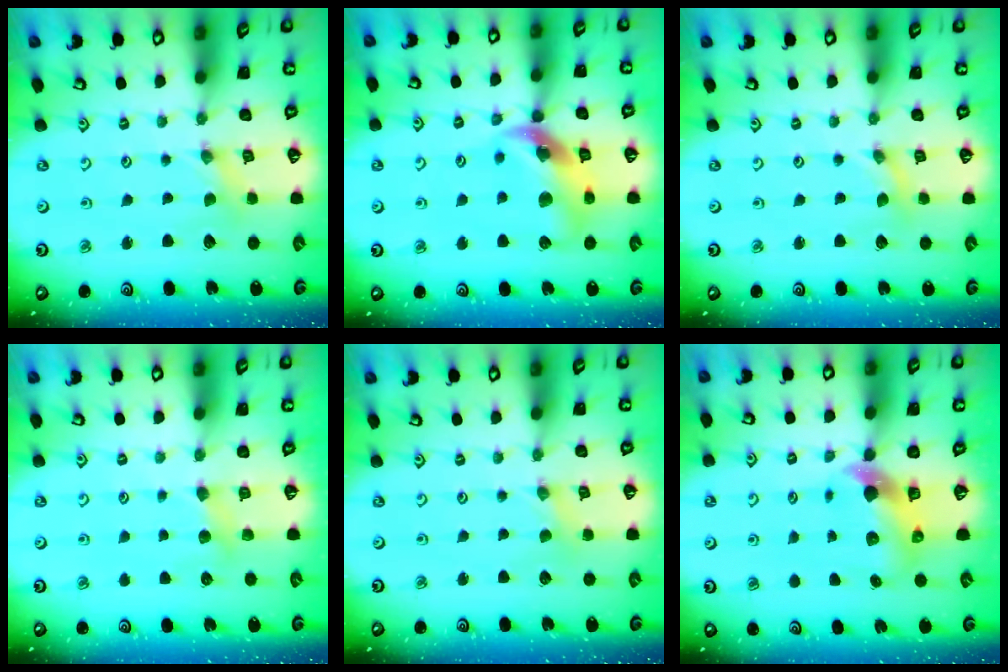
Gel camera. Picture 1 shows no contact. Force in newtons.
{"total": 16.0, "press": 15.9, "slide": 2.1}
{"total": 0.0}
{"total": 4.7, "press": 4.6, "slide": 0.7}
{"total": 1.1, "press": 1.1, "slide": 0.2}
{"total": 6.4, "press": 6.3, "slide": 1.1}